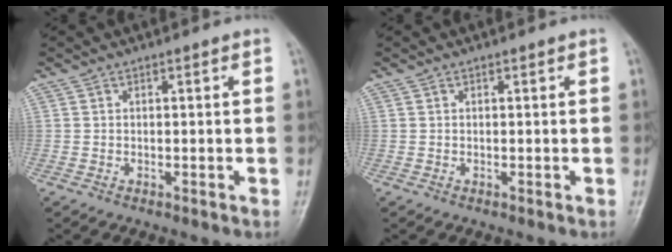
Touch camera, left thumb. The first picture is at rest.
{"total": 0.0}